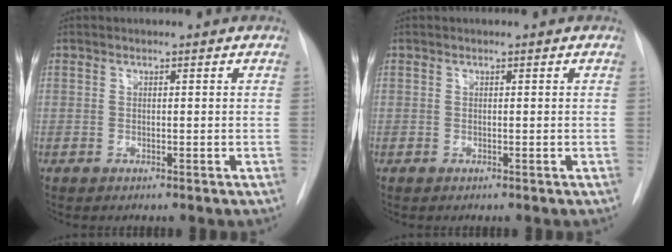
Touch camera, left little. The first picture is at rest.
{"total": 0.0}